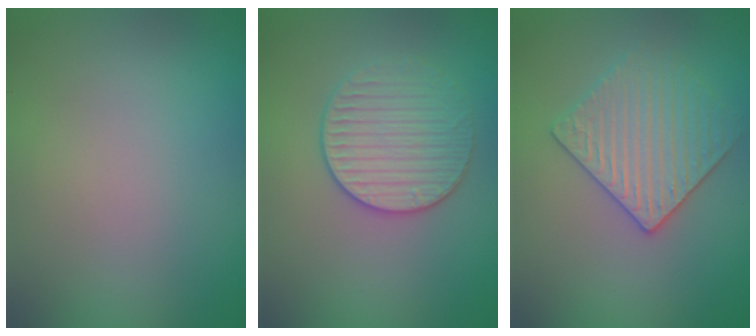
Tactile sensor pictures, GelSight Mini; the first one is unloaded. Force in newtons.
{"total": 3.1, "press": 3.1, "slide": 0.1}
{"total": 3.3, "press": 3.3, "slide": 0.2}